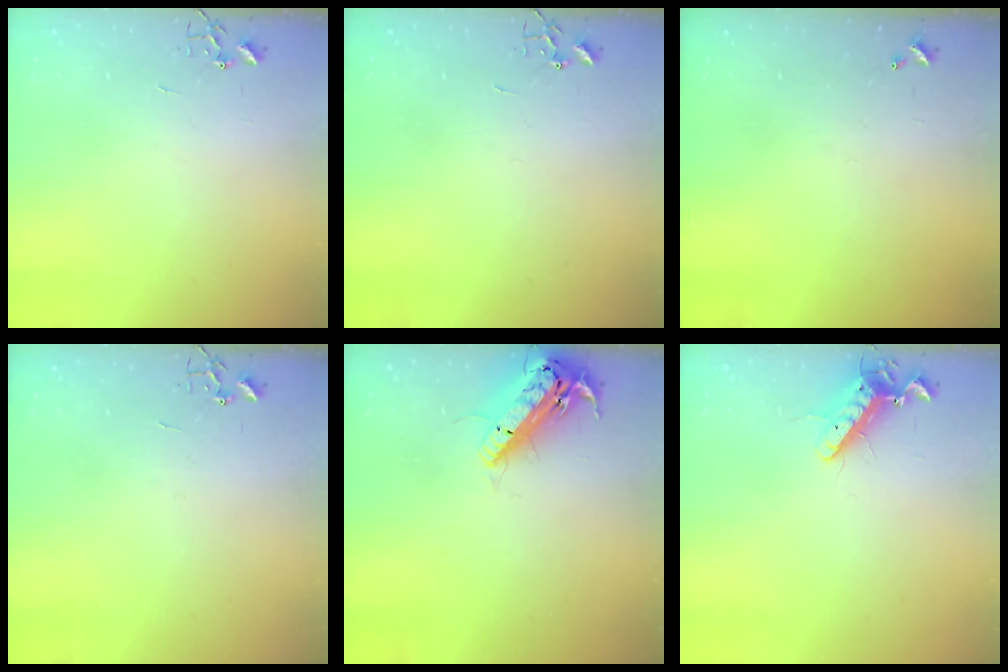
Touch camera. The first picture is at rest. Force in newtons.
{"total": 0.0}
{"total": 0.0}
{"total": 0.0}
{"total": 18.4, "press": 18.1, "slide": 3.2}
{"total": 11.6, "press": 11.5, "slide": 1.5}